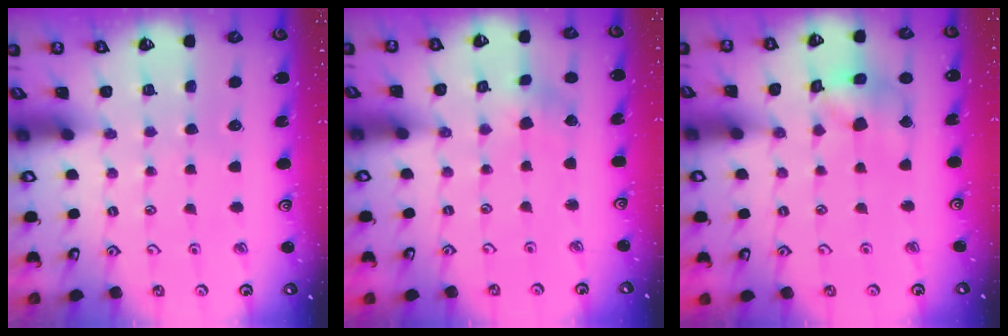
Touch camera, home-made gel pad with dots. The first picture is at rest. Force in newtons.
{"total": 2.1, "press": 2.1, "slide": 0.3}
{"total": 12.7, "press": 12.6, "slide": 1.8}